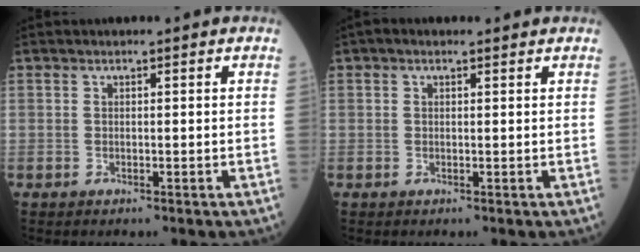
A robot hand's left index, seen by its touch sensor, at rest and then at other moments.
{"total": 0.8, "force": [0.2, 0.5, 0.6], "torque": [-0.016, 0.010, -0.001]}